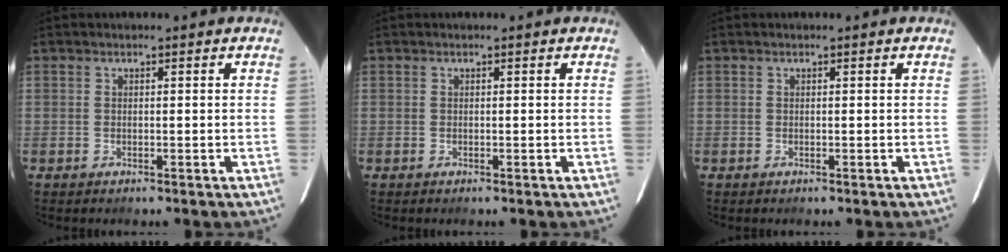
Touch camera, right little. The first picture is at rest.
{"total": 0.0}
{"total": 0.0}